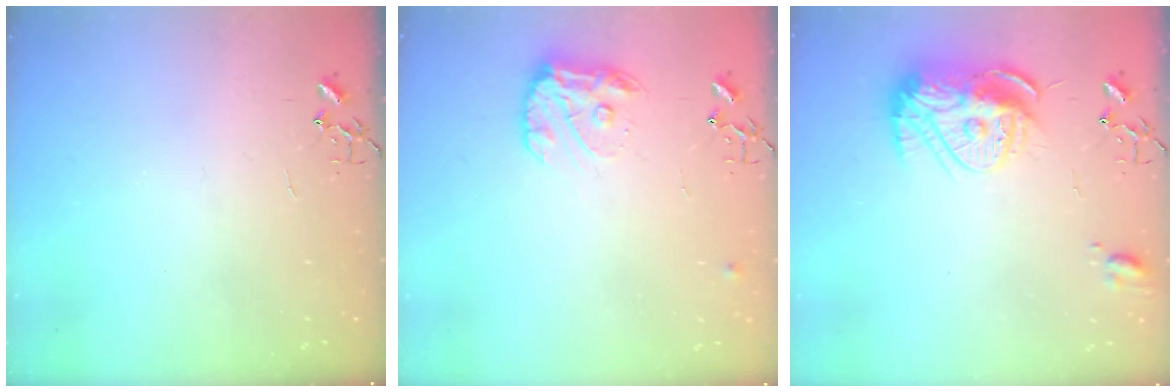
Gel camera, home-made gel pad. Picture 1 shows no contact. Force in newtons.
{"total": 12.1, "press": 12.1, "slide": 0.5}
{"total": 14.3, "press": 14.2, "slide": 1.2}